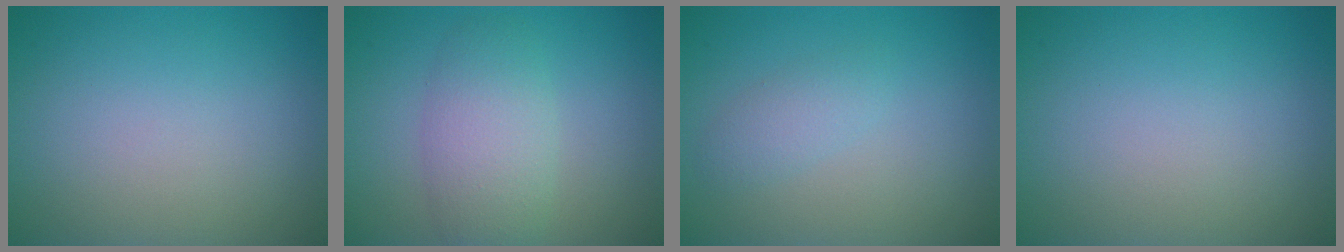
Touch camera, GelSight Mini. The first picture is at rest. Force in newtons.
{"total": 4.1, "press": 4.1, "slide": 0.2}
{"total": 1.6, "press": 1.6, "slide": 0.1}
{"total": 0.0}